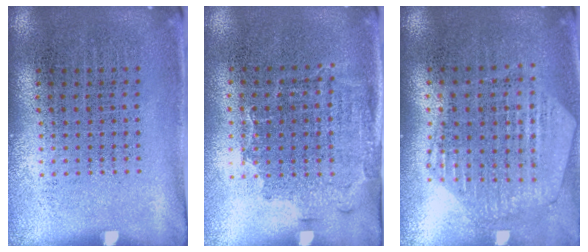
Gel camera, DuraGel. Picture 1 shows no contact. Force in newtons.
{"total": 1.6, "press": 1.3, "slide": 1.0}
{"total": 1.1, "press": 1.1, "slide": 0.2}